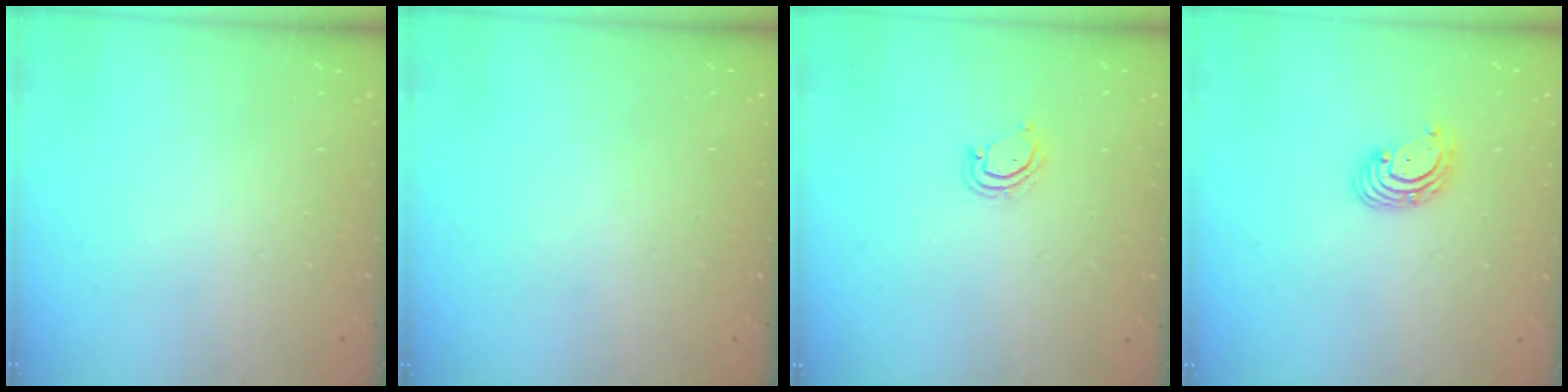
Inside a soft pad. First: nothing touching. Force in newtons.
{"total": 0.0}
{"total": 3.5, "press": 3.4, "slide": 0.3}
{"total": 2.8, "press": 2.8, "slide": 0.2}